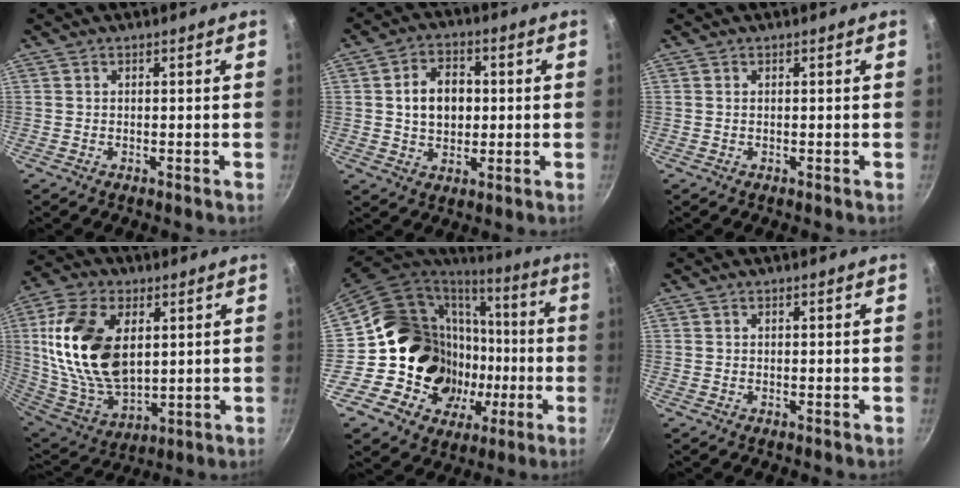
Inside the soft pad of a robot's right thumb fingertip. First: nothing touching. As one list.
[{"total": 9.0, "force": [0.8, 6.6, 6.0], "torque": [-0.077, 0.010, 0.011]}, {"total": 0.0}, {"total": 21.1, "force": [4.5, 12.8, 16.2], "torque": [-0.299, -0.019, 0.096]}, {"total": 21.8, "force": [0.3, 19.3, 10.2], "torque": [-0.151, 0.034, 0.027]}, {"total": 0.0}]